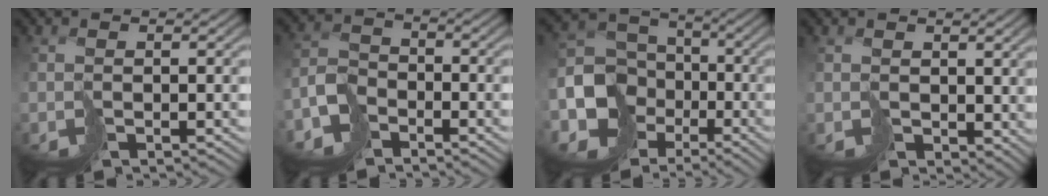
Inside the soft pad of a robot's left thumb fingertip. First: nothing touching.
{"total": 5.0, "force": [-4.0, 2.8, 1.1], "torque": [-0.018, 0.000, -0.093]}
{"total": 12.7, "force": [-5.1, 10.4, 5.2], "torque": [-0.140, -0.043, -0.099]}
{"total": 2.7, "force": [1.4, 2.1, 1.2], "torque": [-0.031, -0.010, 0.031]}